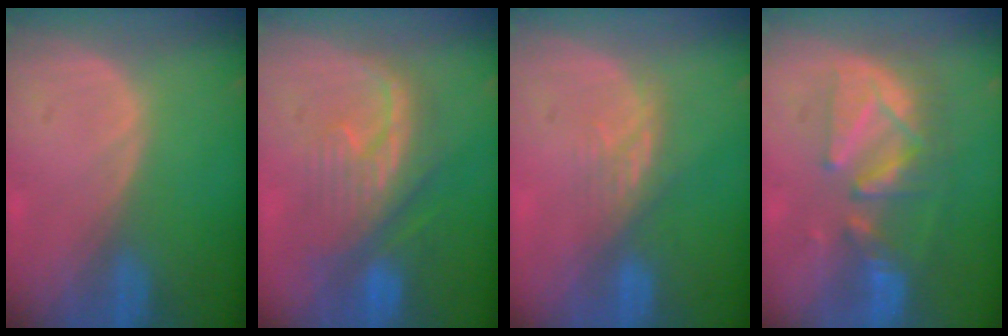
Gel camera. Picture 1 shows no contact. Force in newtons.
{"total": 8.3, "press": 8.2, "slide": 1.3}
{"total": 3.7, "press": 3.4, "slide": 1.5}
{"total": 8.6, "press": 8.5, "slide": 1.5}